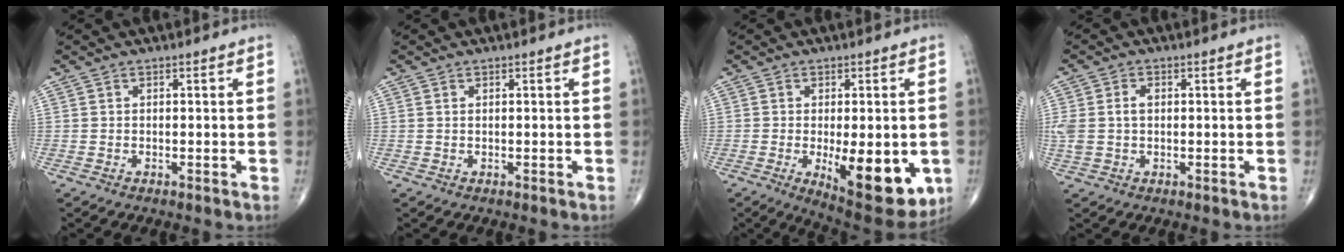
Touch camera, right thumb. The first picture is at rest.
{"total": 0.0}
{"total": 16.0, "force": [-3.7, 6.4, 14.1], "torque": [-0.167, -0.021, -0.034]}
{"total": 4.8, "force": [0.3, 3.2, 3.6], "torque": [-0.095, 0.017, 0.010]}